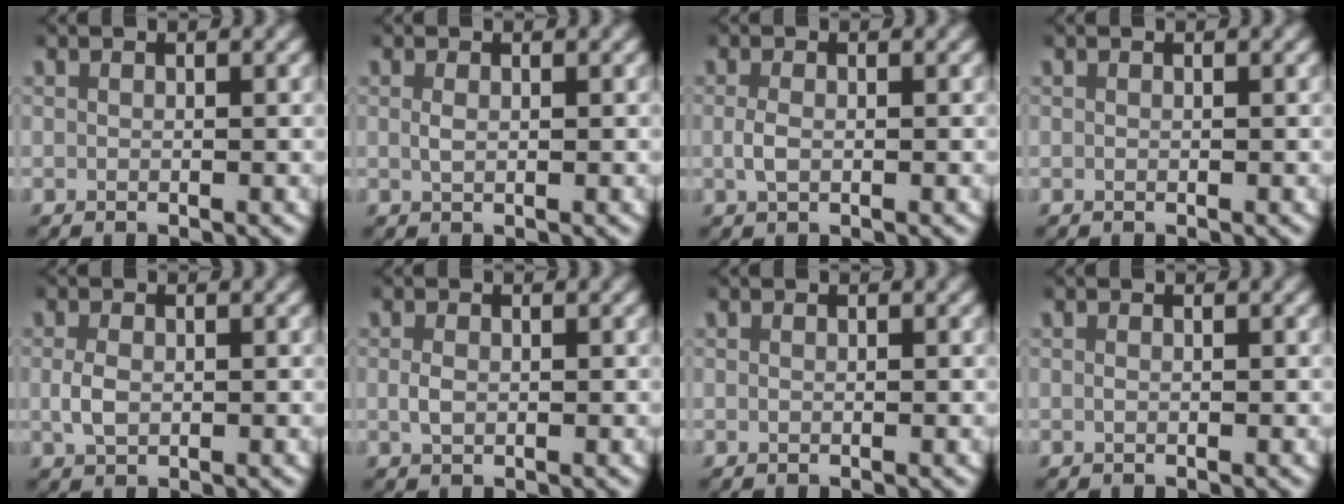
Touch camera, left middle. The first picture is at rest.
{"total": 0.8, "force": [0.2, 0.3, 0.7], "torque": [-0.017, -0.003, 0.009]}
{"total": 1.3, "force": [-0.1, 0.6, 1.1], "torque": [-0.030, -0.003, 0.001]}
{"total": 0.0}
{"total": 1.9, "force": [0.0, 1.2, 1.5], "torque": [-0.037, -0.004, 0.005]}
{"total": 1.2, "force": [0.0, 0.7, 0.9], "torque": [-0.021, -0.003, 0.004]}
{"total": 0.0}
{"total": 0.0}